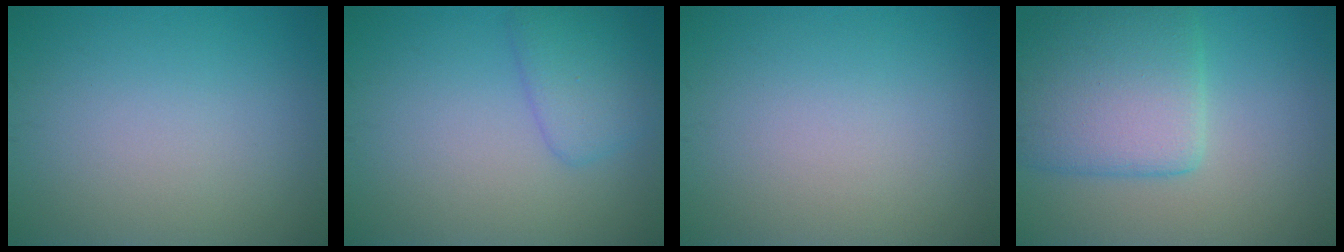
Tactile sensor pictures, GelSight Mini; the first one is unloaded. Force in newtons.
{"total": 2.9, "press": 2.9, "slide": 0.1}
{"total": 0.0}
{"total": 7.2, "press": 7.2, "slide": 0.5}